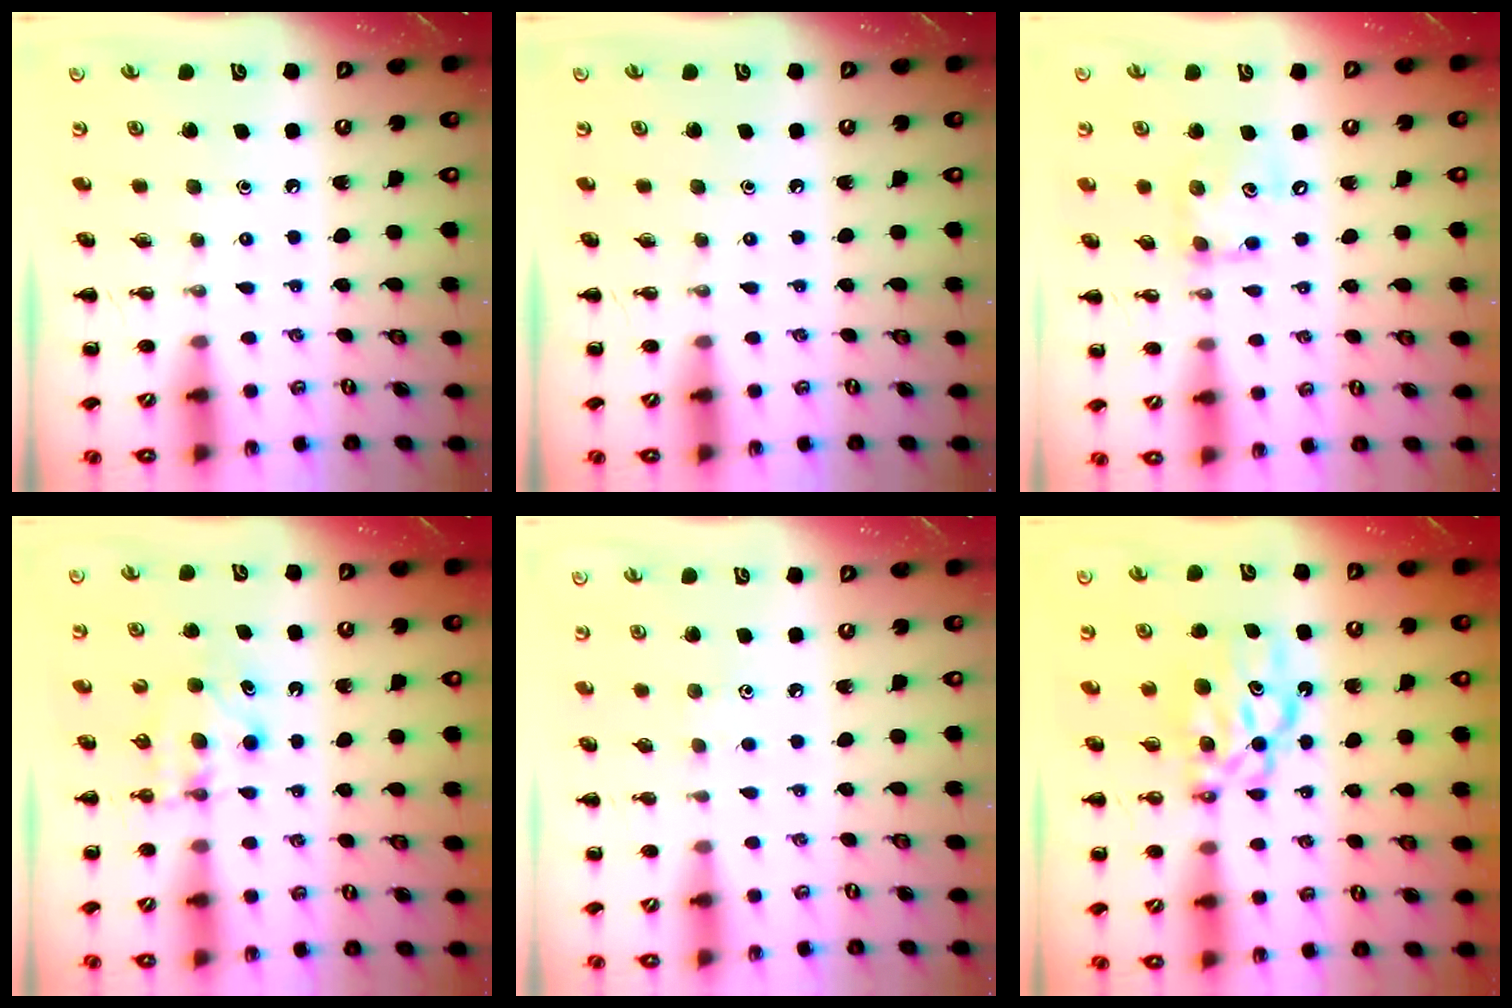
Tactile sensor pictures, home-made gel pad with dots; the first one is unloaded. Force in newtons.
{"total": 0.0}
{"total": 9.8, "press": 9.7, "slide": 1.4}
{"total": 5.7, "press": 5.5, "slide": 1.5}
{"total": 3.7, "press": 3.6, "slide": 1.2}
{"total": 7.6, "press": 7.5, "slide": 1.1}